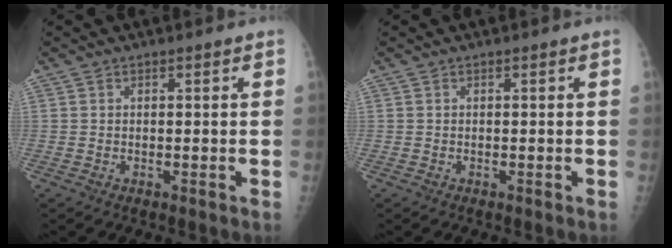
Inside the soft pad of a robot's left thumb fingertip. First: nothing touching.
{"total": 0.0}